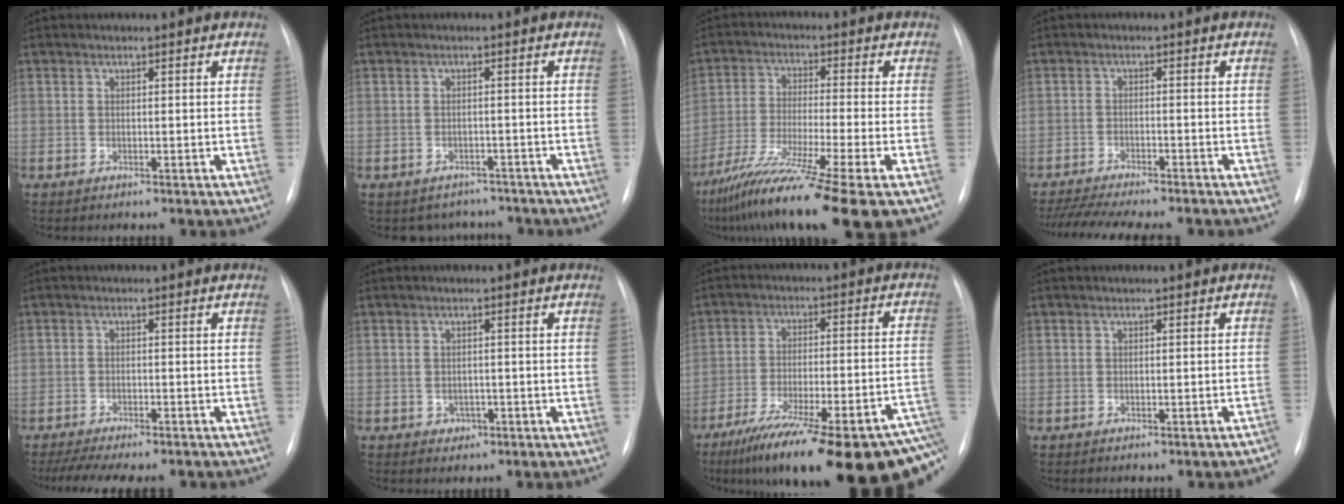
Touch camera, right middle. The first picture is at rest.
{"total": 4.5, "force": [-3.8, 2.3, -0.3], "torque": [0.009, 0.015, -0.047]}
{"total": 16.1, "force": [-10.9, -0.6, 11.8], "torque": [-0.209, -0.053, -0.186]}
{"total": 14.6, "force": [-12.9, 2.0, 6.5], "torque": [-0.116, -0.015, -0.180]}
{"total": 11.6, "force": [-9.9, 3.1, 5.3], "torque": [-0.087, -0.001, -0.133]}
{"total": 1.8, "force": [-0.8, 1.6, 0.5], "torque": [-0.005, 0.005, -0.006]}
{"total": 26.5, "force": [-16.3, 4.7, 20.3], "torque": [-0.240, -0.008, -0.239]}
{"total": 1.6, "force": [-1.4, -0.1, 0.8], "torque": [-0.008, 0.008, -0.015]}